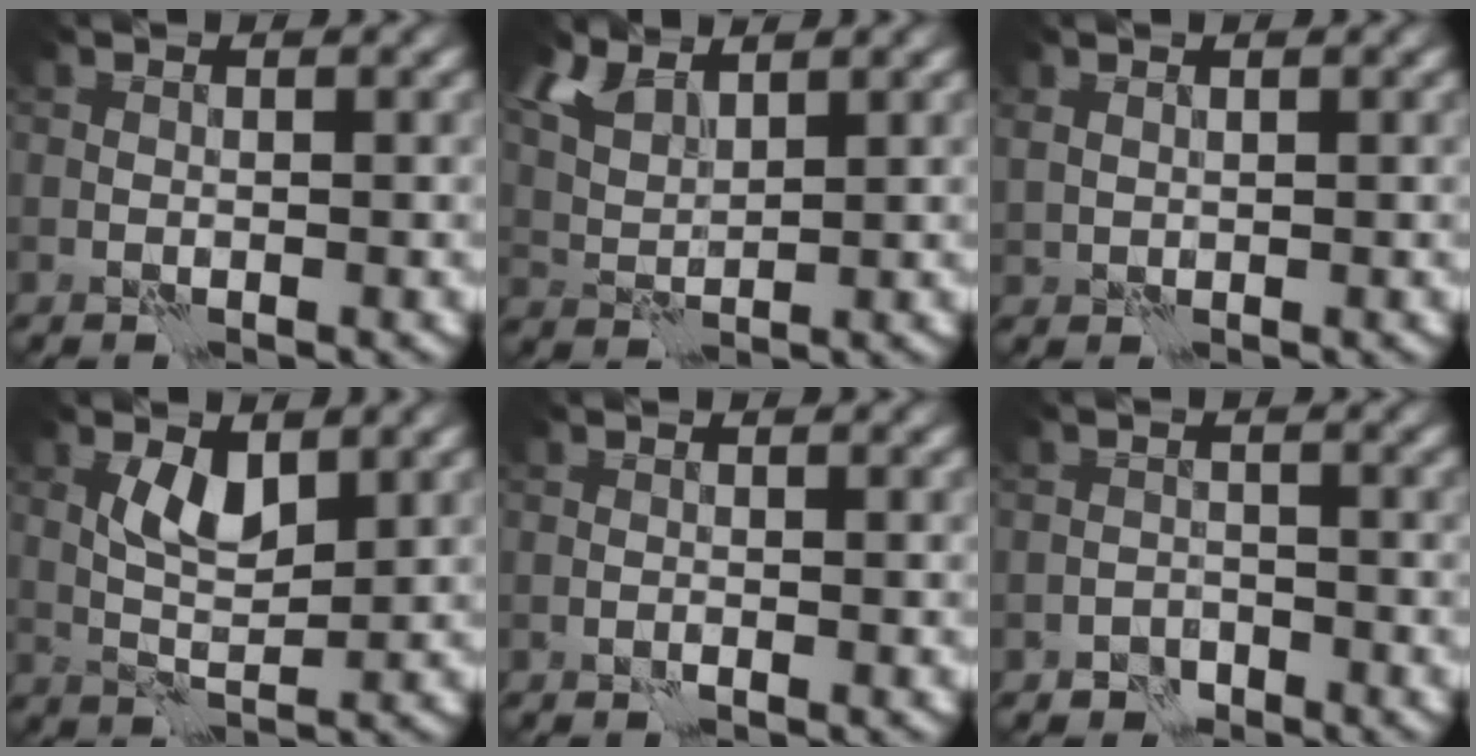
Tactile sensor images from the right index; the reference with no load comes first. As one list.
[{"total": 3.6, "force": [2.9, 1.5, 1.6], "torque": [-0.050, 0.003, 0.061]}, {"total": 0.8, "force": [0.7, 0.3, 0.1], "torque": [-0.003, -0.003, 0.018]}, {"total": 3.0, "force": [1.5, 1.2, 2.4], "torque": [-0.048, -0.005, 0.031]}, {"total": 0.0}, {"total": 1.3, "force": [-1.1, 0.7, -0.1], "torque": [0.008, 0.005, -0.023]}]